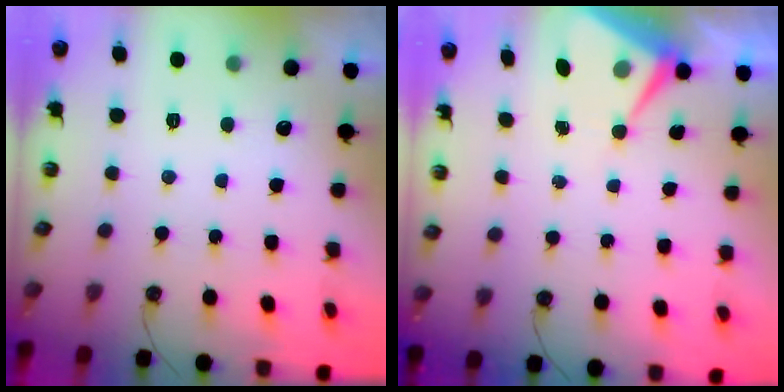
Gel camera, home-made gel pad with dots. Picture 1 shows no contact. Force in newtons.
{"total": 8.2, "press": 8.2, "slide": 0.1}